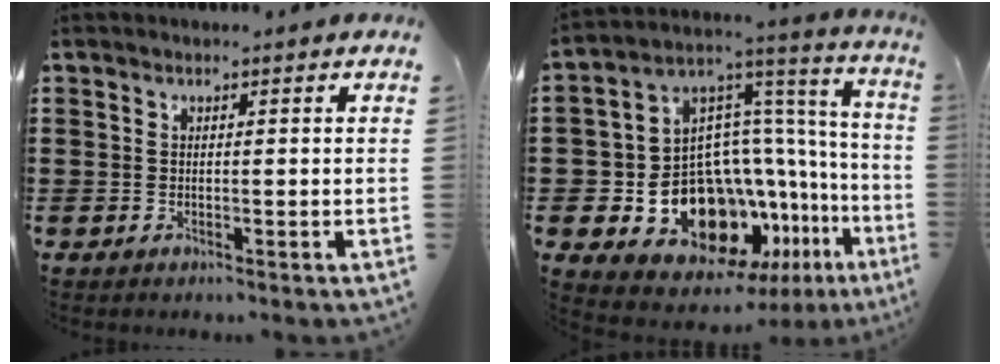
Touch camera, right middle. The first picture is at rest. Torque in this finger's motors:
{"motor_torque": [2.14, 0.00, 1.05, 0.21]}